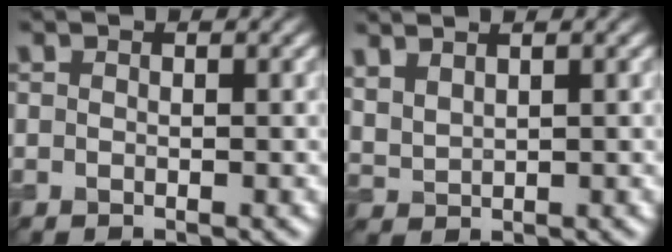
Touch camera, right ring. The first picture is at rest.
{"total": 2.5, "force": [2.0, 0.9, 1.2], "torque": [-0.028, 0.012, 0.039]}